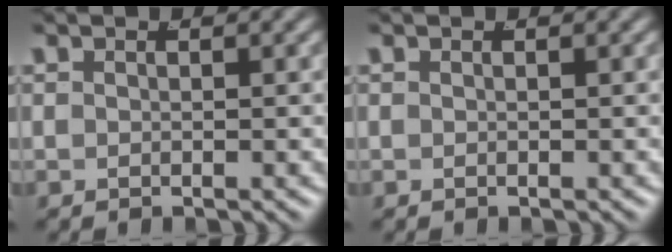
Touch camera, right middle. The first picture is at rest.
{"total": 0.0}